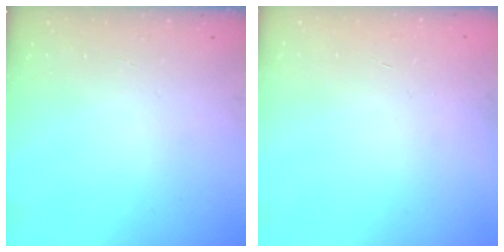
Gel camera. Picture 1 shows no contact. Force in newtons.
{"total": 0.6, "press": 0.5, "slide": 0.2}